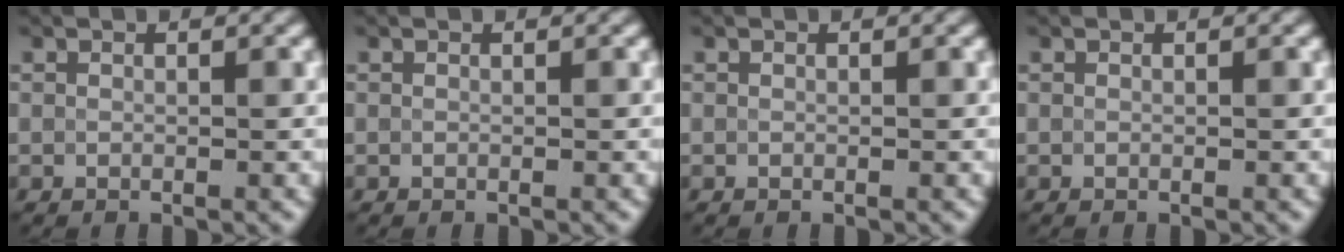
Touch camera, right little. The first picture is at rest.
{"total": 0.0}
{"total": 0.0}
{"total": 0.0}